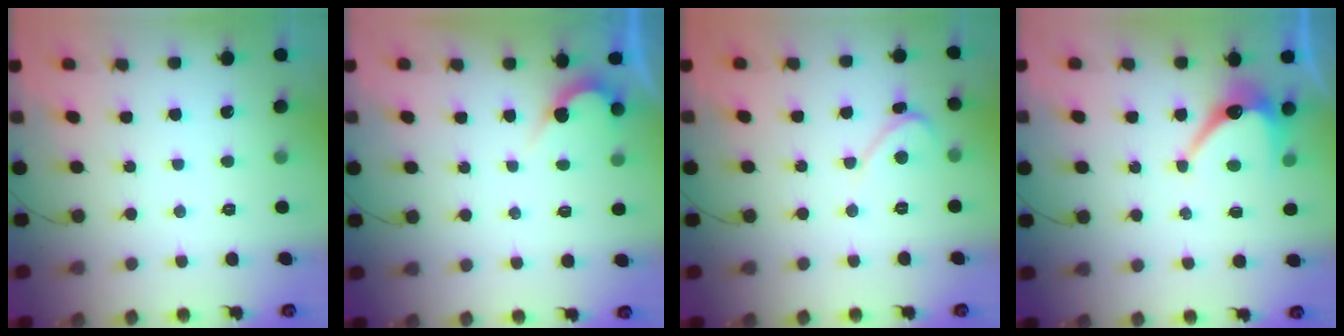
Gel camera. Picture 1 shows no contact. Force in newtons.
{"total": 2.7, "press": 2.7, "slide": 0.2}
{"total": 2.5, "press": 2.5, "slide": 0.2}
{"total": 7.4, "press": 7.3, "slide": 0.3}